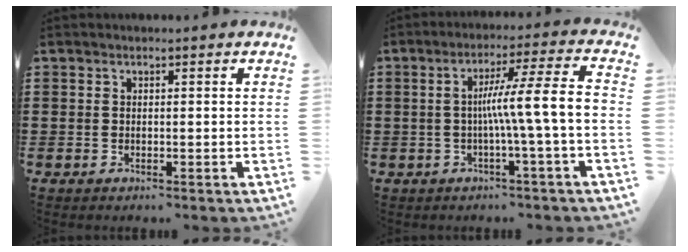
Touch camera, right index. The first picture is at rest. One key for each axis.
{"total": 8.8, "fx": -1.1, "fy": -0.8, "fz": 8.7, "tx": -0.155, "ty": -0.003, "tz": -0.027}